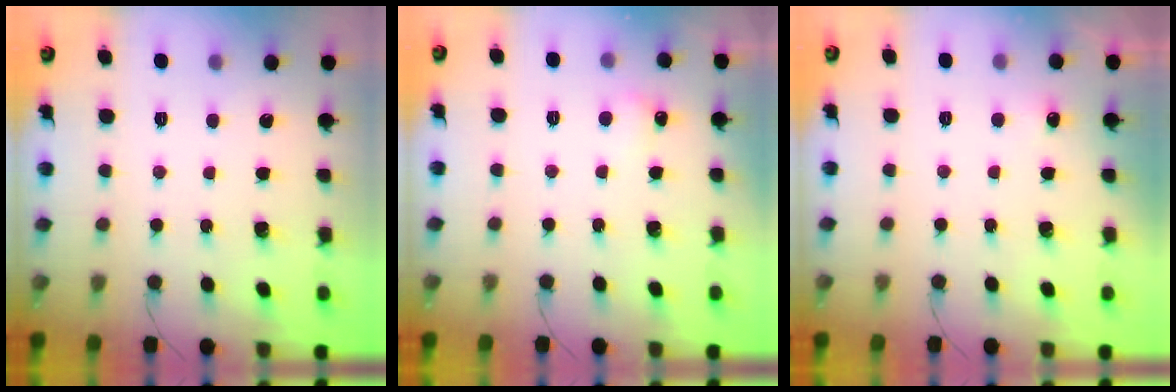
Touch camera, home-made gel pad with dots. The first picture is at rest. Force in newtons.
{"total": 4.7, "press": 4.5, "slide": 1.5}
{"total": 2.4, "press": 2.2, "slide": 1.1}